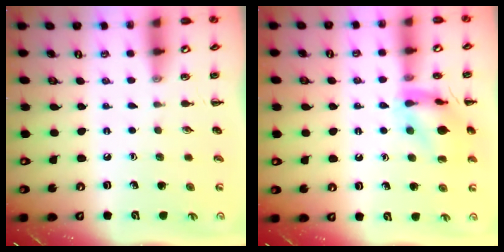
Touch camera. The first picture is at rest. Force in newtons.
{"total": 12.8, "press": 12.7, "slide": 1.3}